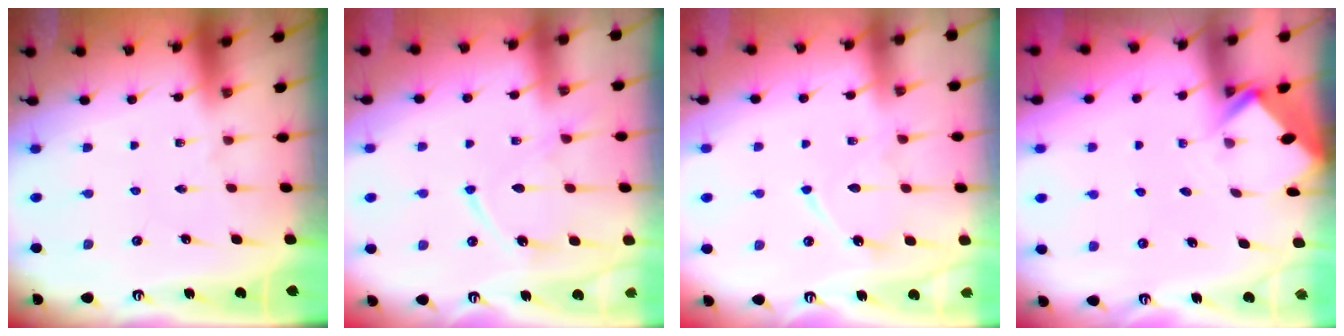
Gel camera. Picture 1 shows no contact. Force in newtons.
{"total": 11.7, "press": 11.7, "slide": 1.1}
{"total": 8.9, "press": 8.9, "slide": 0.8}
{"total": 2.7, "press": 2.7, "slide": 0.2}